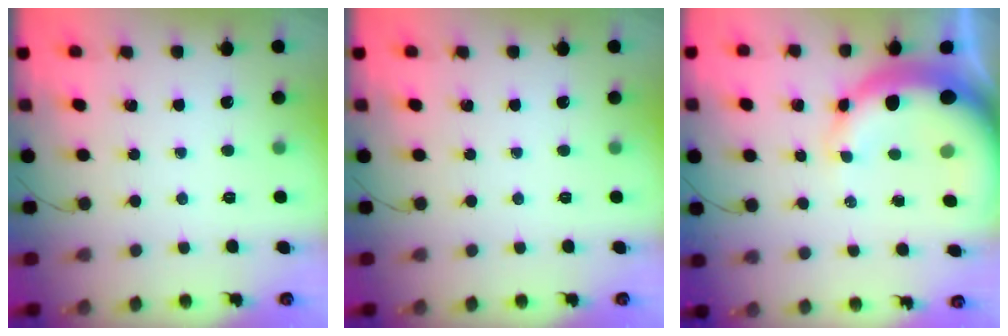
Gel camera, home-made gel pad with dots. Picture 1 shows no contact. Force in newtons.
{"total": 0.0}
{"total": 15.0, "press": 14.7, "slide": 3.2}